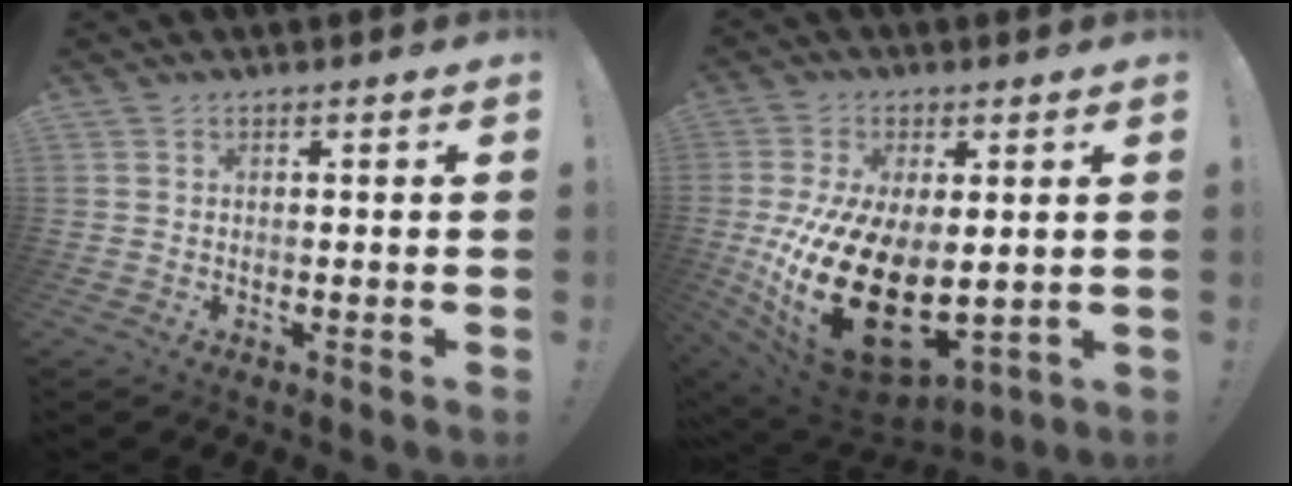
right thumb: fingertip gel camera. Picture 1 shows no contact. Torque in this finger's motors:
{"motor_torque": [1.53, 3.48, 2.62, -0.15, 0.96]}